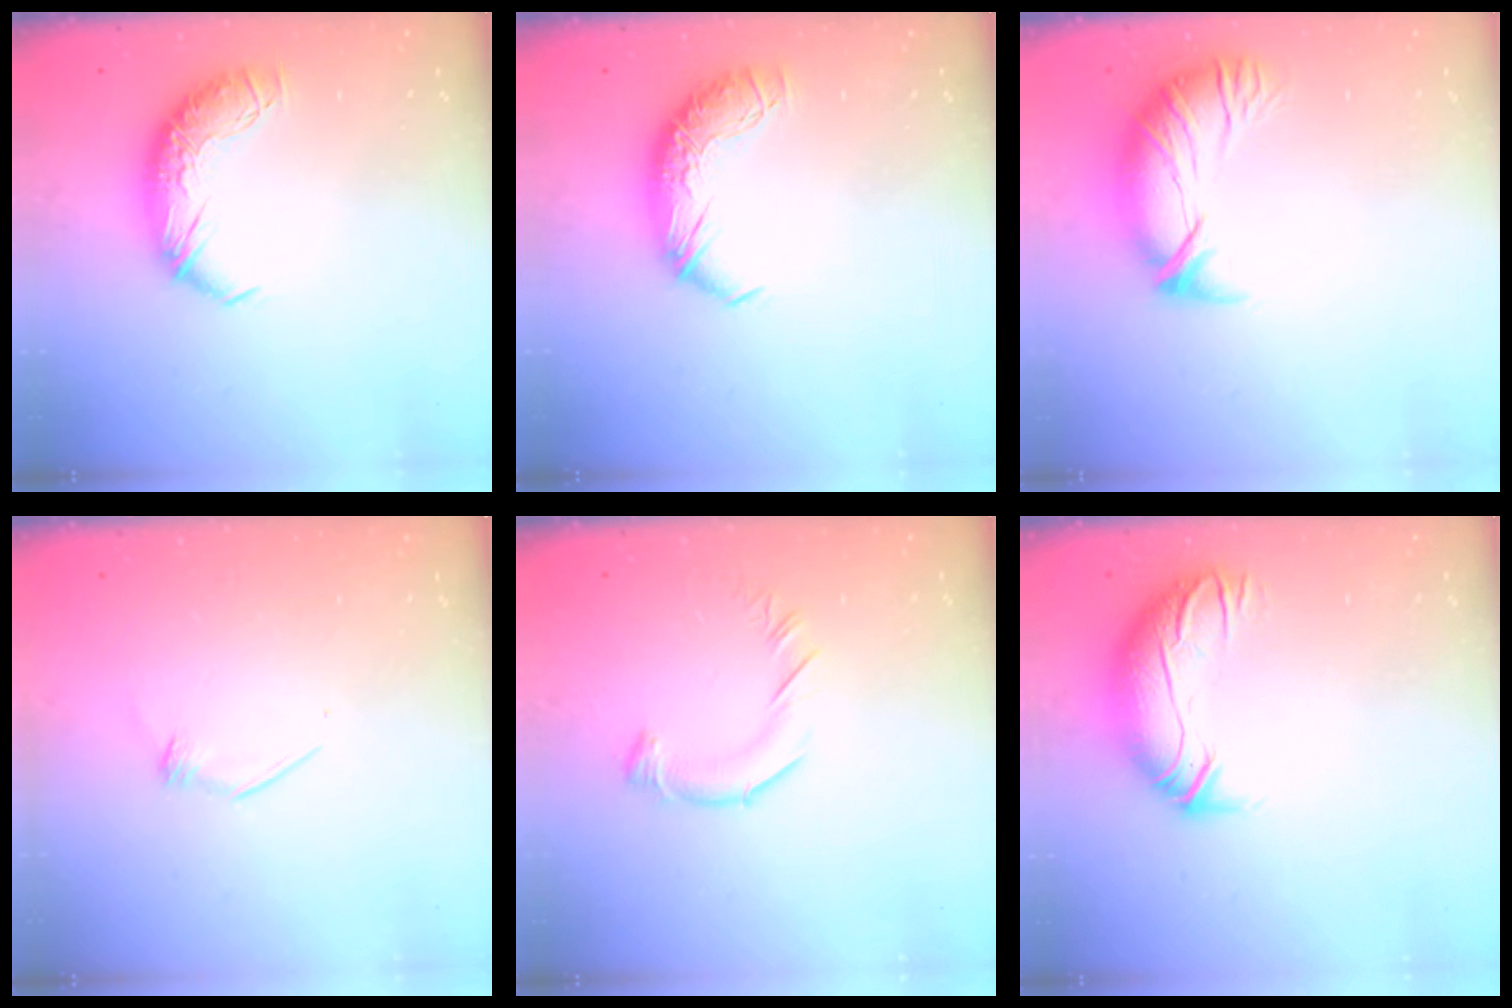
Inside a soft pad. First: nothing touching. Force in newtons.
{"total": 0.0}
{"total": 3.5, "press": 2.5, "slide": 2.4}
{"total": 4.0, "press": 3.6, "slide": 1.6}
{"total": 3.2, "press": 3.2, "slide": 0.3}
{"total": 3.2, "press": 1.3, "slide": 2.9}